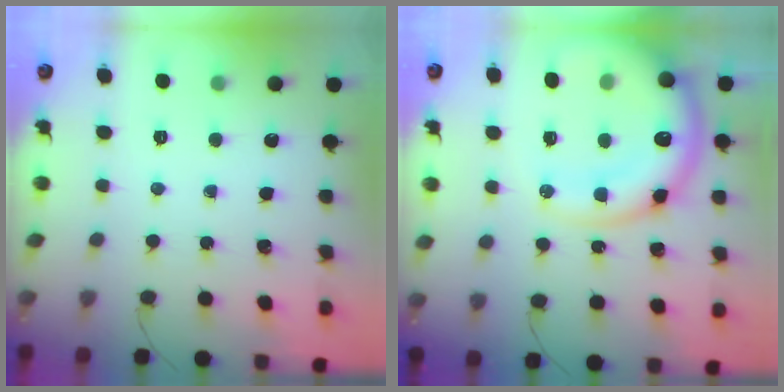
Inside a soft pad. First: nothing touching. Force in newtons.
{"total": 20.5, "press": 20.0, "slide": 4.4}